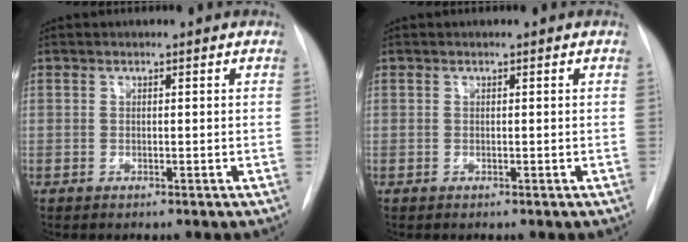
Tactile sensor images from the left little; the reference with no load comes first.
{"total": 0.0}